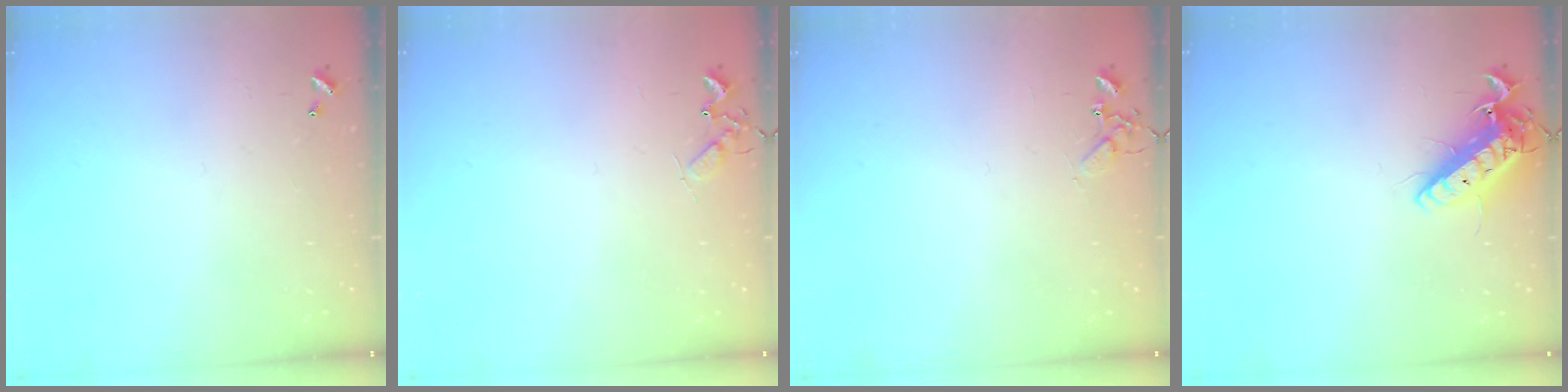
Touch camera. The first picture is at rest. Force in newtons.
{"total": 4.6, "press": 4.6, "slide": 0.6}
{"total": 4.7, "press": 4.6, "slide": 0.6}
{"total": 15.0, "press": 14.8, "slide": 2.4}